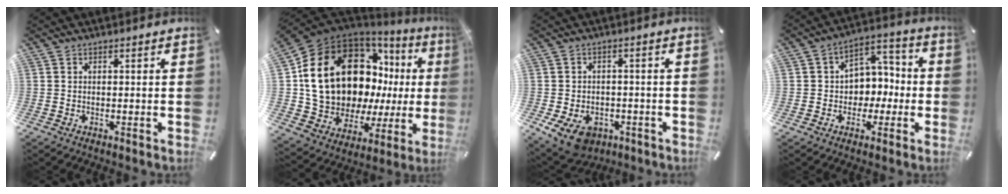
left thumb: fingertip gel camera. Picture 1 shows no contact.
{"total": 25.0, "force": [5.4, 17.4, 17.1], "torque": [-0.316, -0.048, 0.123]}
{"total": 8.8, "force": [-4.2, 6.1, 4.7], "torque": [-0.091, 0.022, -0.073]}
{"total": 7.9, "force": [-1.6, 7.4, 2.4], "torque": [-0.028, 0.018, -0.030]}